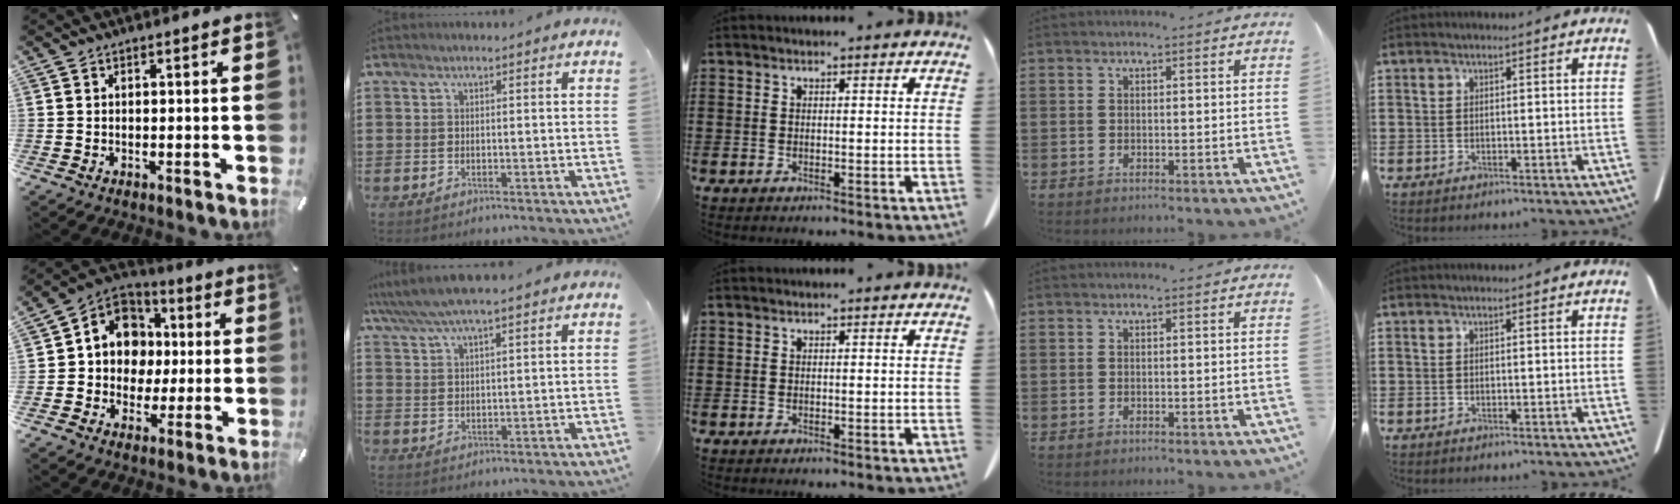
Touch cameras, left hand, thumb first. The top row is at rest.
{"thumb": {"total": 11.0, "force": [0.6, 10.4, 3.4], "torque": [-0.056, -0.002, 0.019]}, "index": {"total": 4.7, "force": [3.9, 0.6, 2.5], "torque": [-0.060, -0.007, 0.069]}}